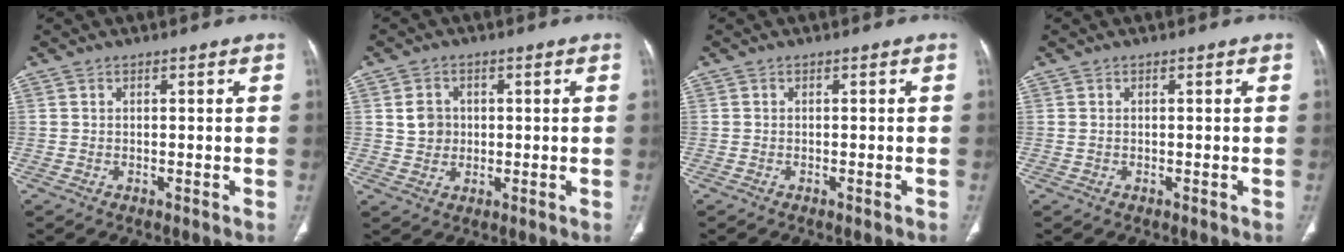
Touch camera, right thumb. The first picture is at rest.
{"total": 4.4, "force": [0.7, 3.9, 1.8], "torque": [-0.010, 0.000, 0.013]}
{"total": 0.7, "force": [-0.5, 0.1, 0.5], "torque": [-0.009, -0.001, -0.006]}
{"total": 0.0}